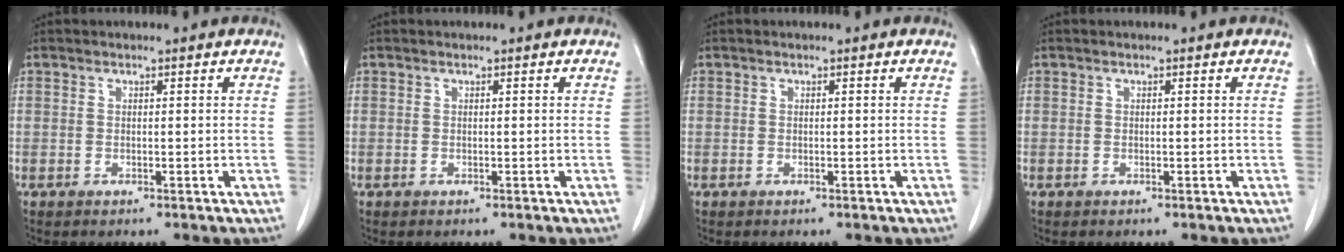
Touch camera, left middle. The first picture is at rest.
{"total": 0.0}
{"total": 0.0}
{"total": 0.0}